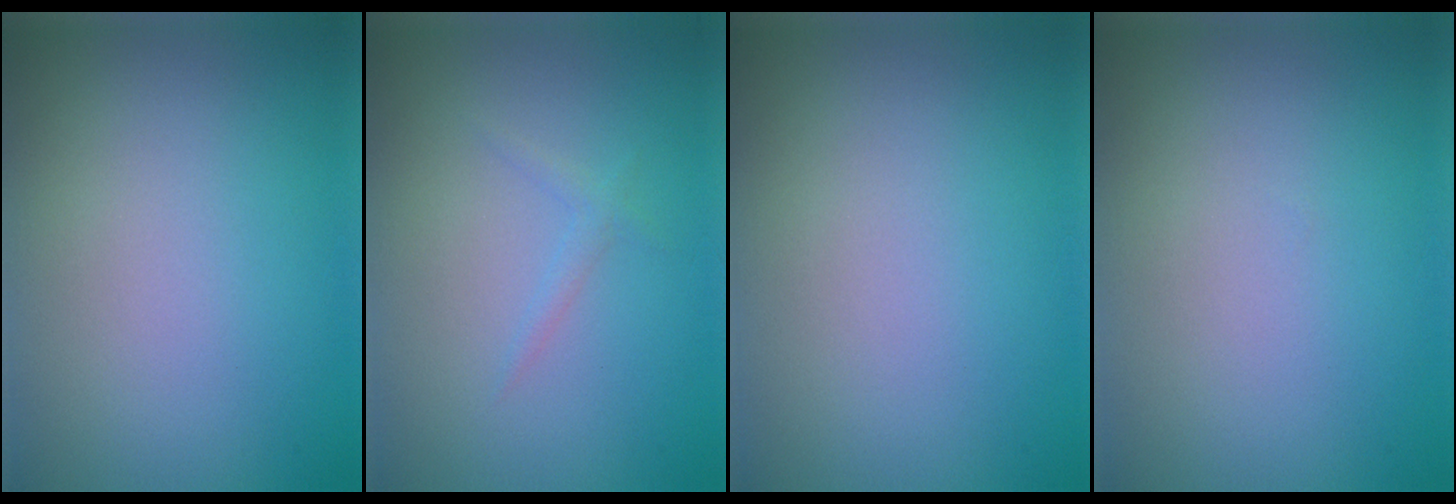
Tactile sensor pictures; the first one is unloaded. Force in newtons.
{"total": 0.8, "press": 0.8, "slide": 0.0}
{"total": 0.0}
{"total": 0.0}